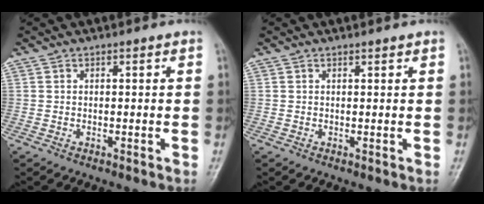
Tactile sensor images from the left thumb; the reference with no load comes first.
{"total": 0.5, "force": [0.4, 0.1, 0.2], "torque": [-0.008, -0.004, 0.006]}